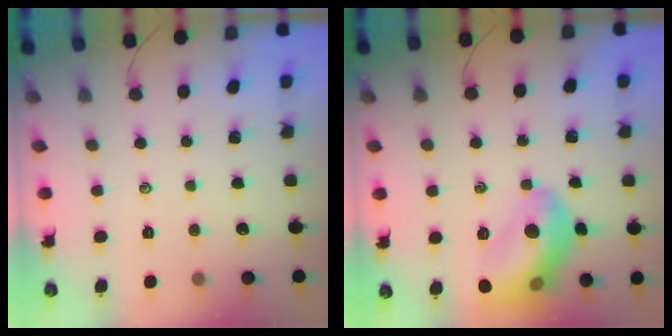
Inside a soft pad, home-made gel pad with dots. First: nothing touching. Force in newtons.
{"total": 14.8, "press": 14.8, "slide": 1.4}